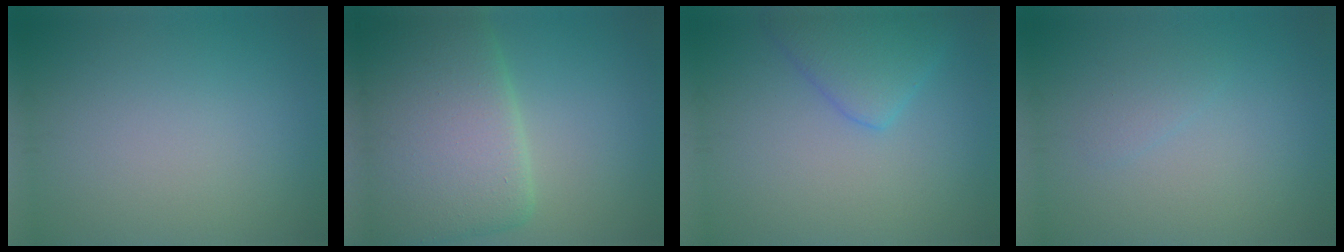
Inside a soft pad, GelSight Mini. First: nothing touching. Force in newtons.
{"total": 11.0, "press": 11.0, "slide": 0.3}
{"total": 3.8, "press": 3.8, "slide": 0.3}
{"total": 1.0, "press": 1.0, "slide": 0.1}